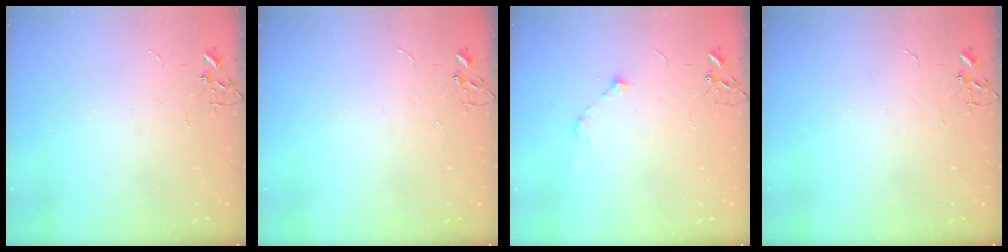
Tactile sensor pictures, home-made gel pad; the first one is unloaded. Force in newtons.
{"total": 0.0}
{"total": 6.0, "press": 5.8, "slide": 1.2}
{"total": 0.0}